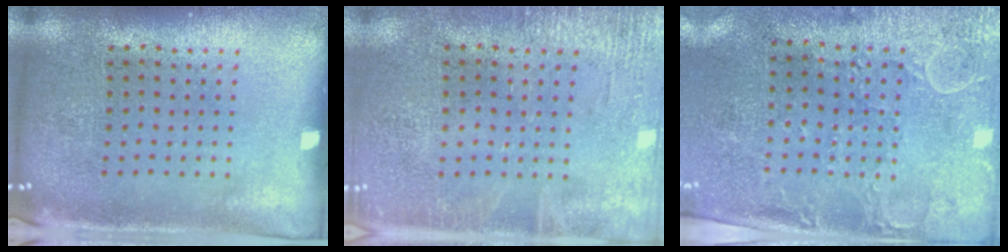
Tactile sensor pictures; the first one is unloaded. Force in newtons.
{"total": 2.4, "press": 2.4, "slide": 0.3}
{"total": 3.0, "press": 2.4, "slide": 1.8}